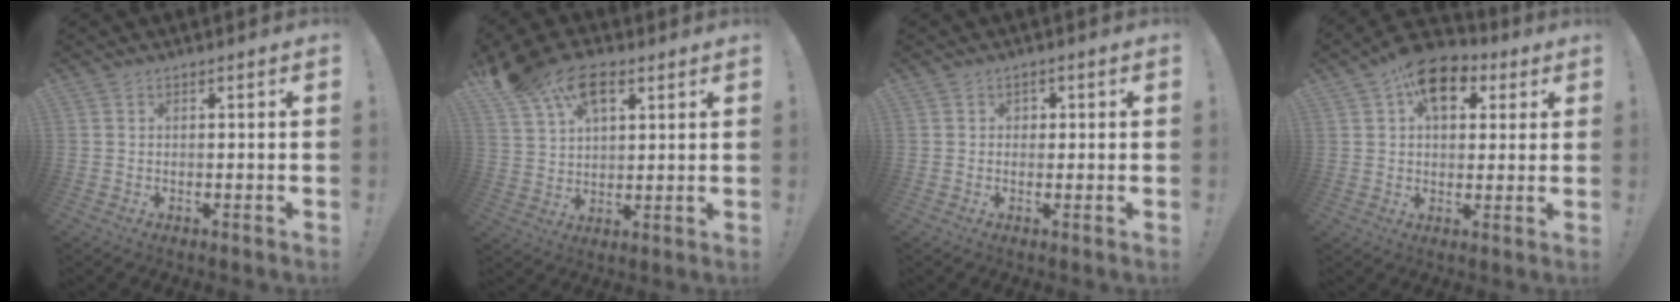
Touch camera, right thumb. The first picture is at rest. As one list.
[{"total": 15.7, "force": [8.6, 9.5, 9.1], "torque": [-0.163, -0.036, 0.159]}, {"total": 1.4, "force": [0.0, 1.3, 0.4], "torque": [-0.007, 0.001, -0.001]}, {"total": 12.5, "force": [5.7, 8.2, 7.5], "torque": [-0.106, -0.015, 0.106]}]